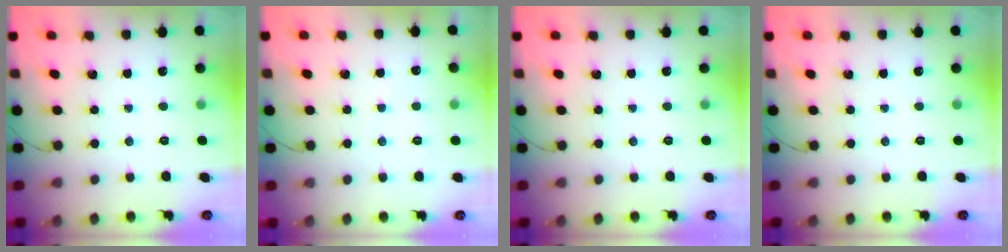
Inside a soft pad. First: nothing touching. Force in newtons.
{"total": 4.2, "press": 4.0, "slide": 1.1}
{"total": 0.0}
{"total": 0.0}